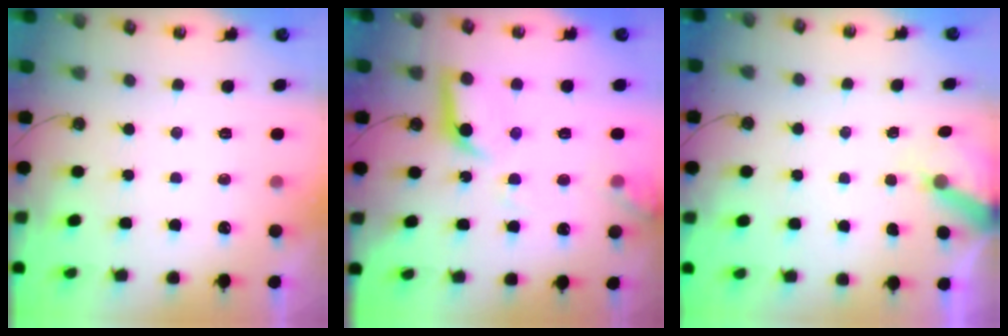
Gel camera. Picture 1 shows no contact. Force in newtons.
{"total": 12.4, "press": 12.4, "slide": 1.2}
{"total": 6.1, "press": 6.1, "slide": 0.2}